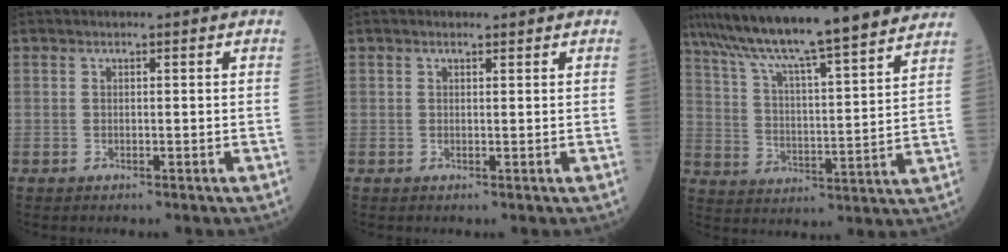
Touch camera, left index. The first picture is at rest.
{"total": 0.5, "force": [0.5, 0.2, 0.1], "torque": [-0.011, 0.003, 0.007]}
{"total": 21.2, "force": [18.2, 0.3, 10.8], "torque": [-0.181, 0.008, 0.272]}